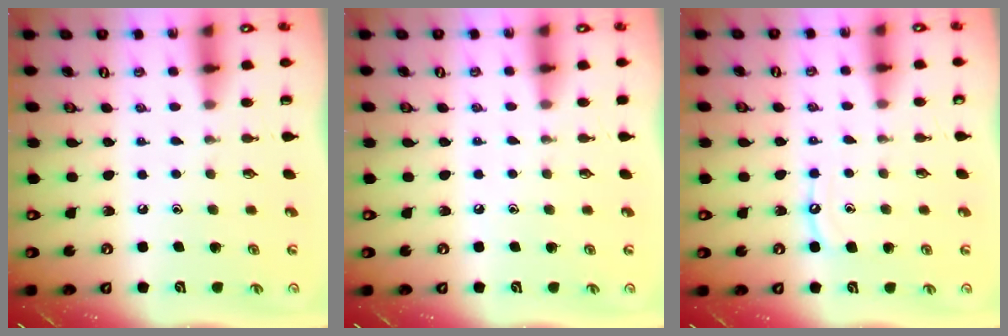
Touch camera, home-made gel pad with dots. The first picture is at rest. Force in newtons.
{"total": 2.9, "press": 2.8, "slide": 0.4}
{"total": 6.0, "press": 6.0, "slide": 0.6}